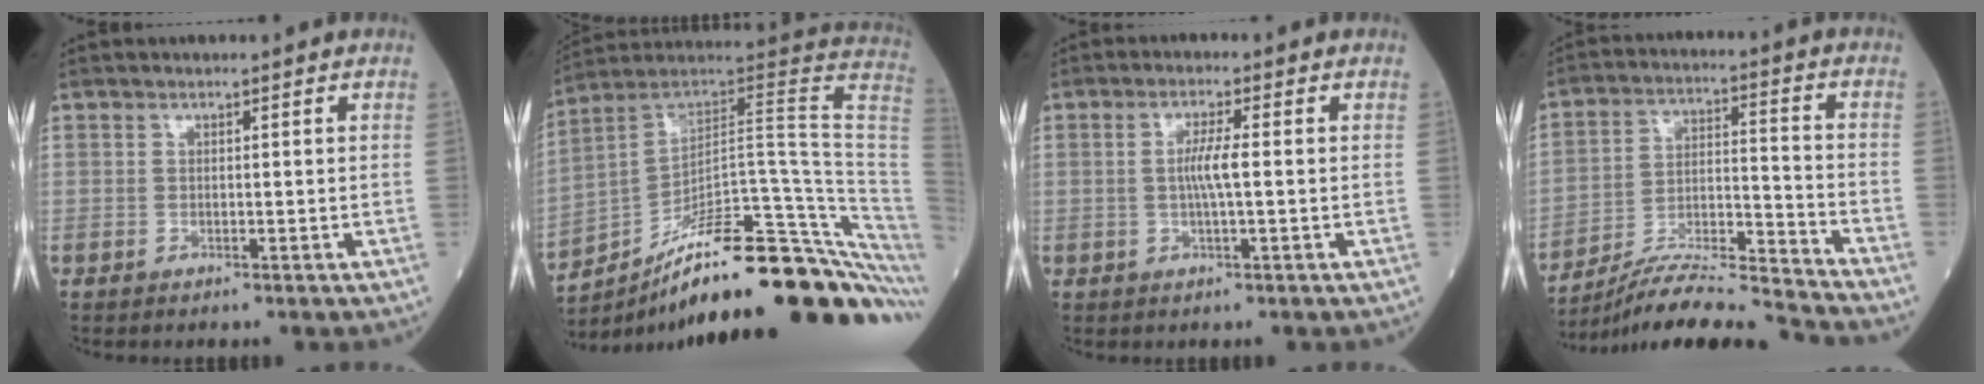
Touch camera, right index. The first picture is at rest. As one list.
[{"total": 29.0, "force": [-19.3, 2.8, 21.6], "torque": [-0.191, 0.038, -0.290]}, {"total": 3.5, "force": [-0.1, 0.0, 3.5], "torque": [-0.069, -0.001, -0.002]}, {"total": 14.6, "force": [-14.0, -1.6, 4.1], "torque": [-0.068, 0.016, -0.247]}]